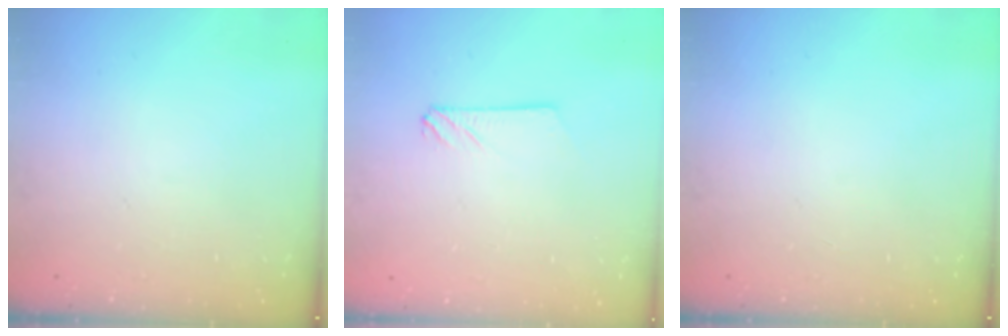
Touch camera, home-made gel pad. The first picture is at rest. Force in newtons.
{"total": 2.7, "press": 2.7, "slide": 0.3}
{"total": 0.0}